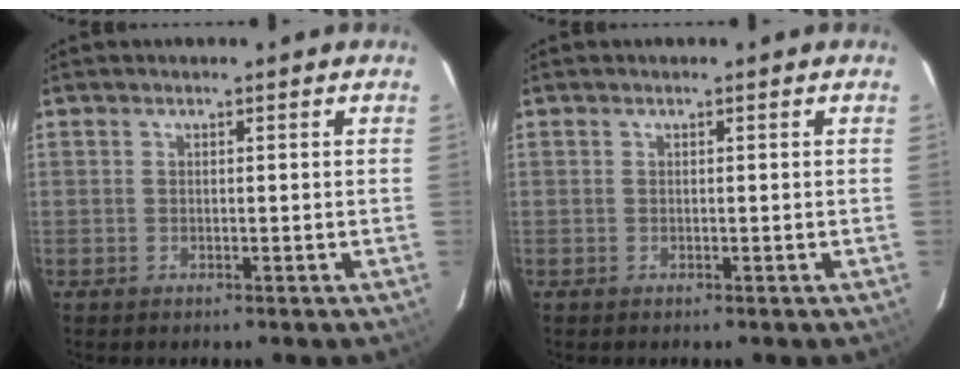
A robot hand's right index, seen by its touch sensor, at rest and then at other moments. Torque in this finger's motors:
{"motor_torque": [0.00, 0.00, 0.00, 0.00]}